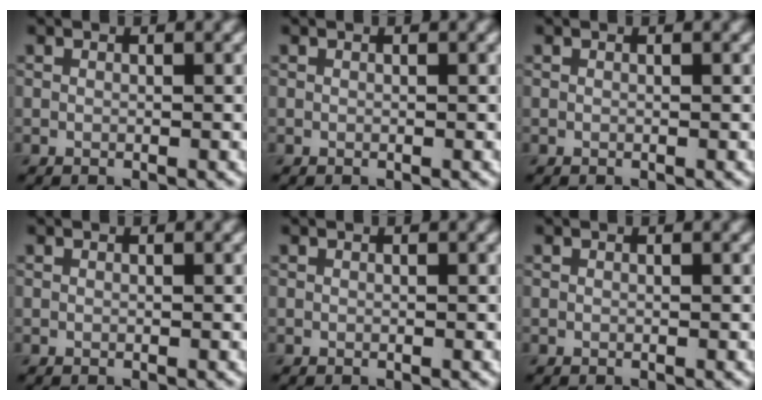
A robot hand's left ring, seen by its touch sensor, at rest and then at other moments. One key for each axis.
{"total": 0.0}
{"total": 0.0}
{"total": 0.0}
{"total": 0.0}
{"total": 0.0}